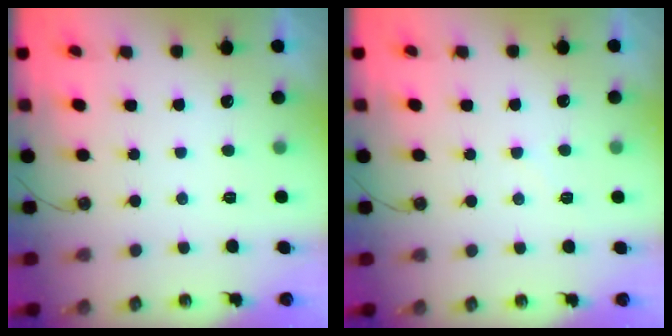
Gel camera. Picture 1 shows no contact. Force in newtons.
{"total": 3.7, "press": 3.7, "slide": 0.5}